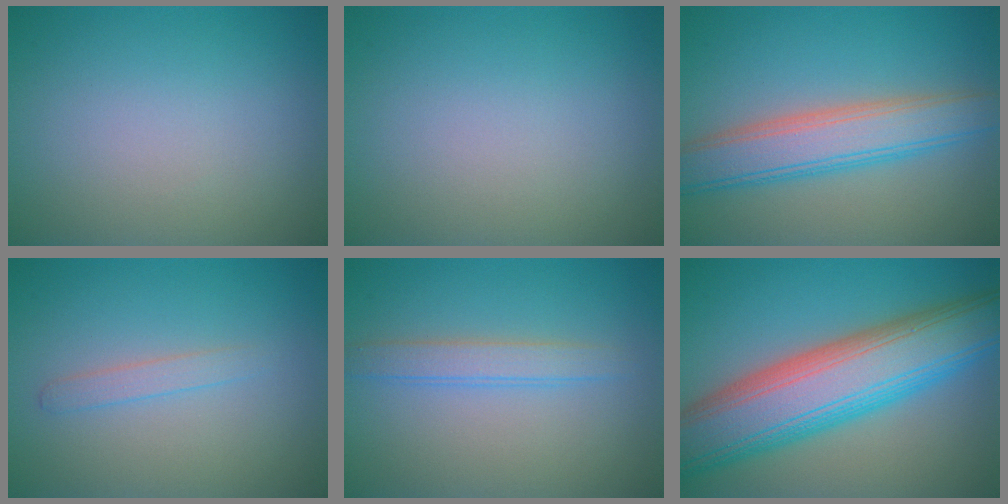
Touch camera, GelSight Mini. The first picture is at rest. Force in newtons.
{"total": 0.0}
{"total": 5.9, "press": 5.8, "slide": 0.4}
{"total": 1.2, "press": 1.2, "slide": 0.1}
{"total": 2.2, "press": 2.2, "slide": 0.1}
{"total": 12.1, "press": 12.1, "slide": 0.5}